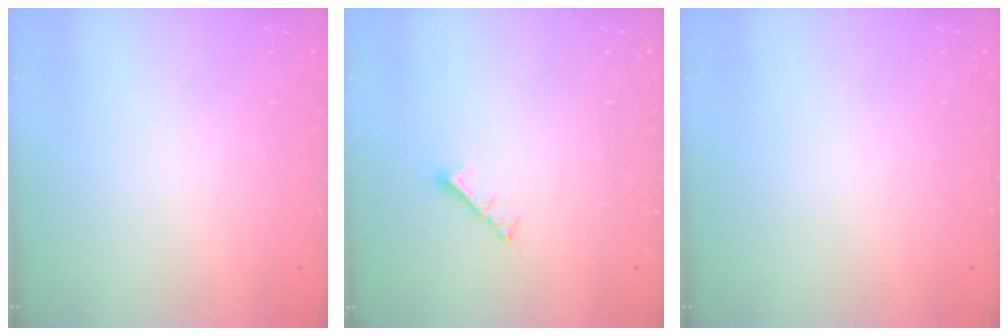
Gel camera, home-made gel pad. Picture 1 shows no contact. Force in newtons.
{"total": 2.8, "press": 2.7, "slide": 0.6}
{"total": 0.0}